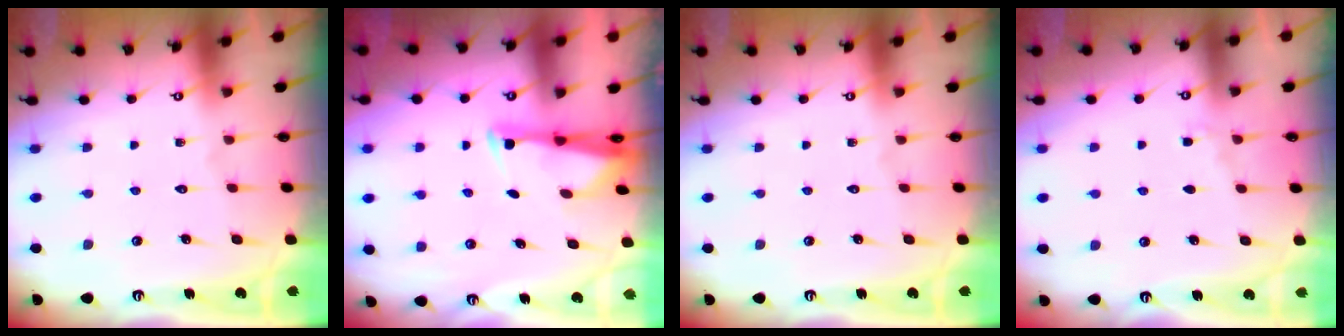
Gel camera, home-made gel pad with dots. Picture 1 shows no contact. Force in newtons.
{"total": 2.9, "press": 2.8, "slide": 0.8}
{"total": 0.0}
{"total": 3.2, "press": 3.2, "slide": 0.5}